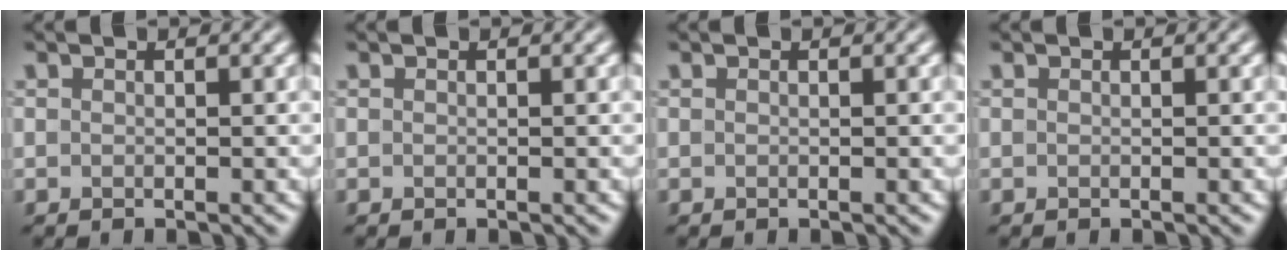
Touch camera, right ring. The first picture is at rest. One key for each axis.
{"total": 0.0}
{"total": 0.0}
{"total": 0.0}